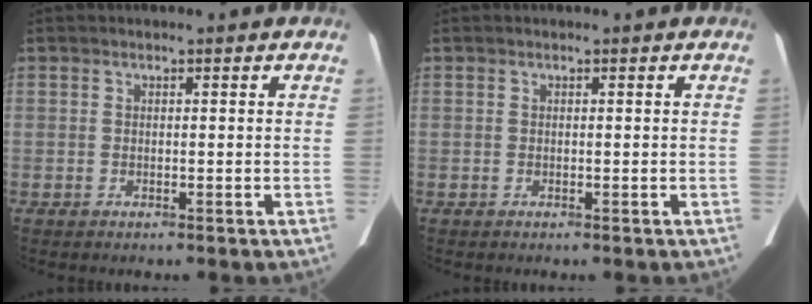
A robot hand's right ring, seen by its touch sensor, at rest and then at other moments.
{"total": 0.0}